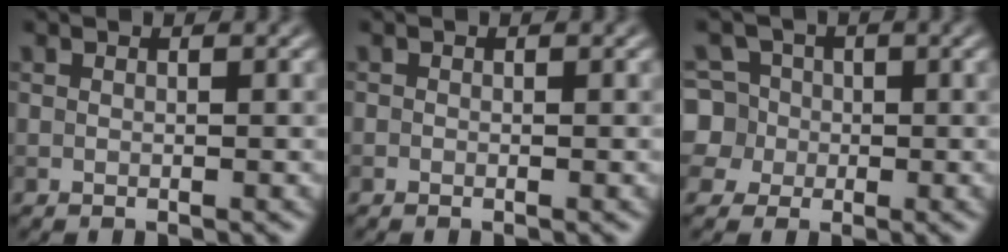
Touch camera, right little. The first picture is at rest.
{"total": 0.0}
{"total": 6.6, "force": [0.4, 6.3, 1.8], "torque": [-0.032, 0.031, -0.012]}